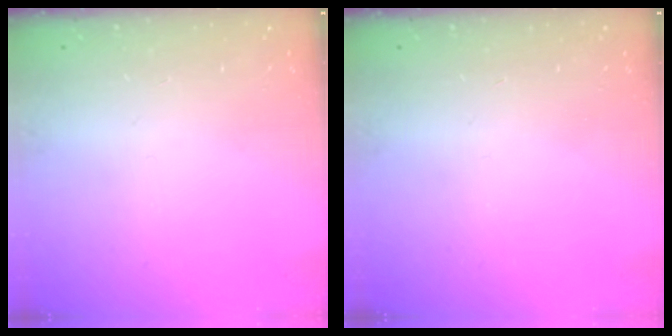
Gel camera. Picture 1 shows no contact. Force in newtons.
{"total": 0.0}